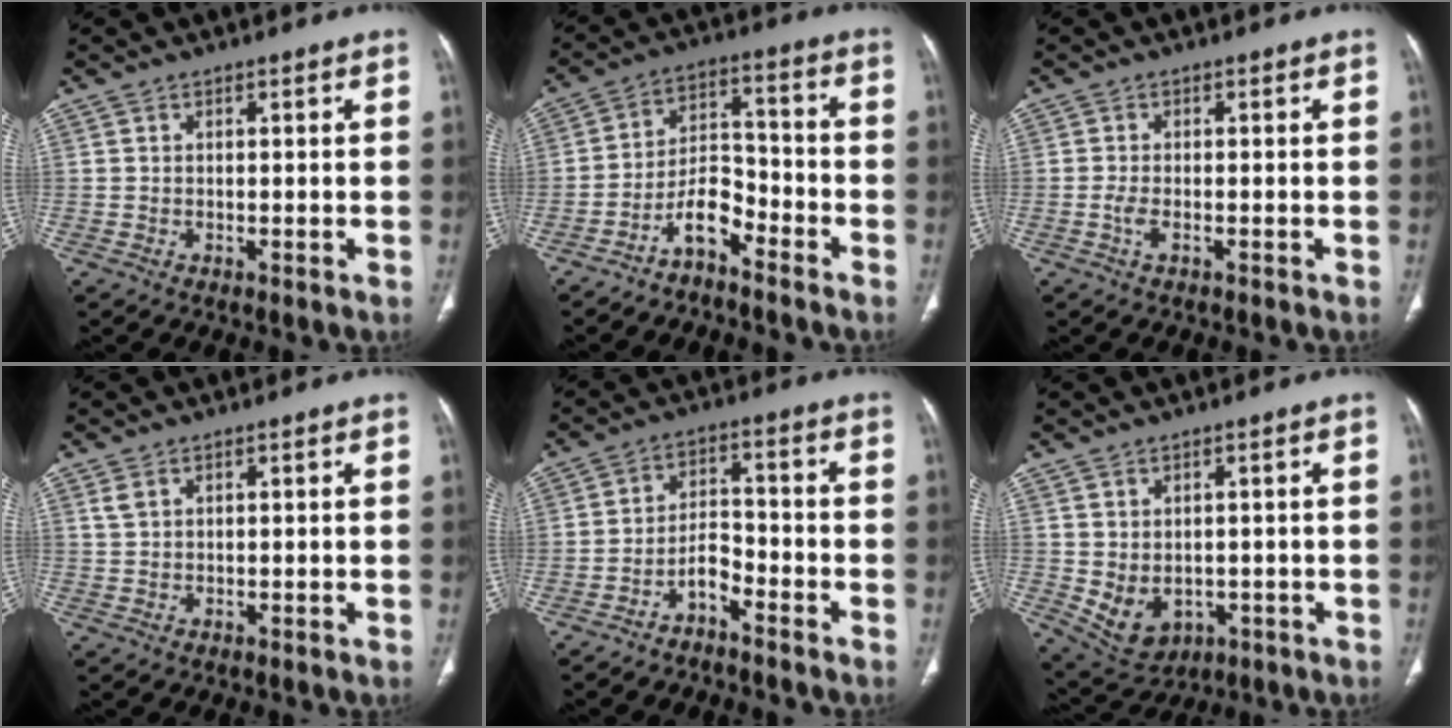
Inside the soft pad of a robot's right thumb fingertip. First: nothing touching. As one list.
[{"total": 7.3, "force": [-5.4, 3.0, 4.0], "torque": [-0.065, 0.062, -0.106]}, {"total": 1.8, "force": [-0.8, 0.6, 1.5], "torque": [-0.039, 0.000, -0.018]}, {"total": 1.5, "force": [0.9, 0.8, 0.9], "torque": [-0.022, 0.005, 0.025]}, {"total": 4.8, "force": [-3.6, 2.0, 2.6], "torque": [-0.041, 0.043, -0.071]}, {"total": 7.6, "force": [-1.2, 5.6, 5.0], "torque": [-0.074, 0.002, 0.003]}]